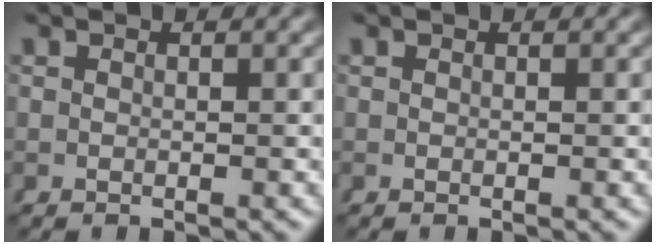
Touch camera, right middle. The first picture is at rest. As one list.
[{"total": 0.0}]